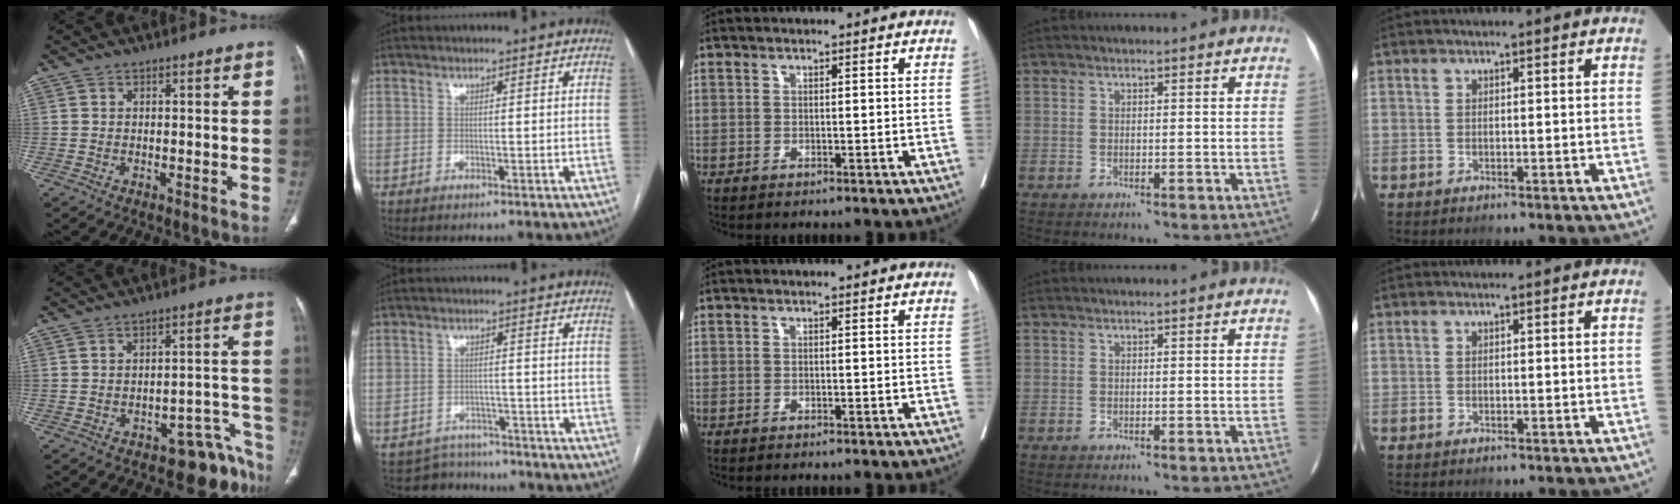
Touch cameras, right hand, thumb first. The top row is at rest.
{"thumb": {"total": 8.8, "force": [-7.5, 4.4, 1.6], "torque": [0.036, 0.104, -0.097]}, "index": {"total": 4.6, "force": [-4.0, 1.8, -1.4], "torque": [0.022, 0.018, -0.060]}}